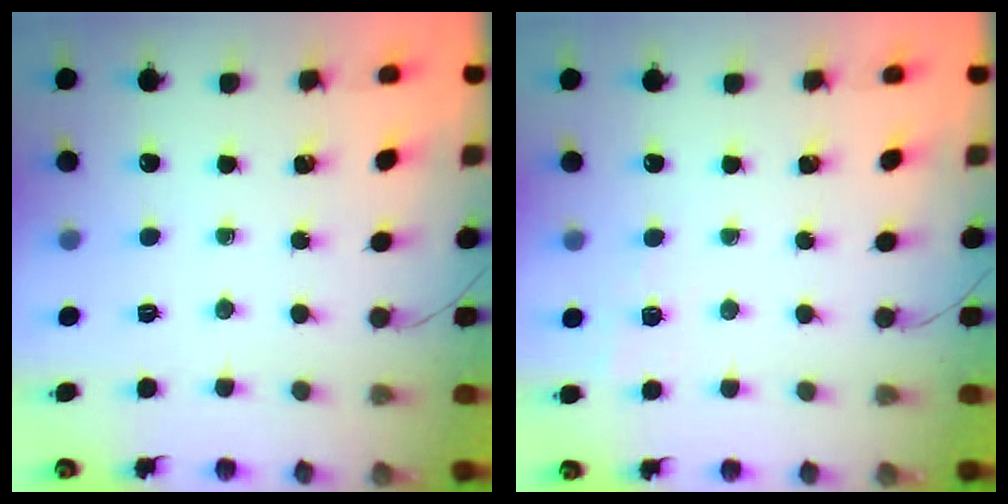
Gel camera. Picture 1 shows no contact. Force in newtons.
{"total": 3.6, "press": 3.3, "slide": 1.4}